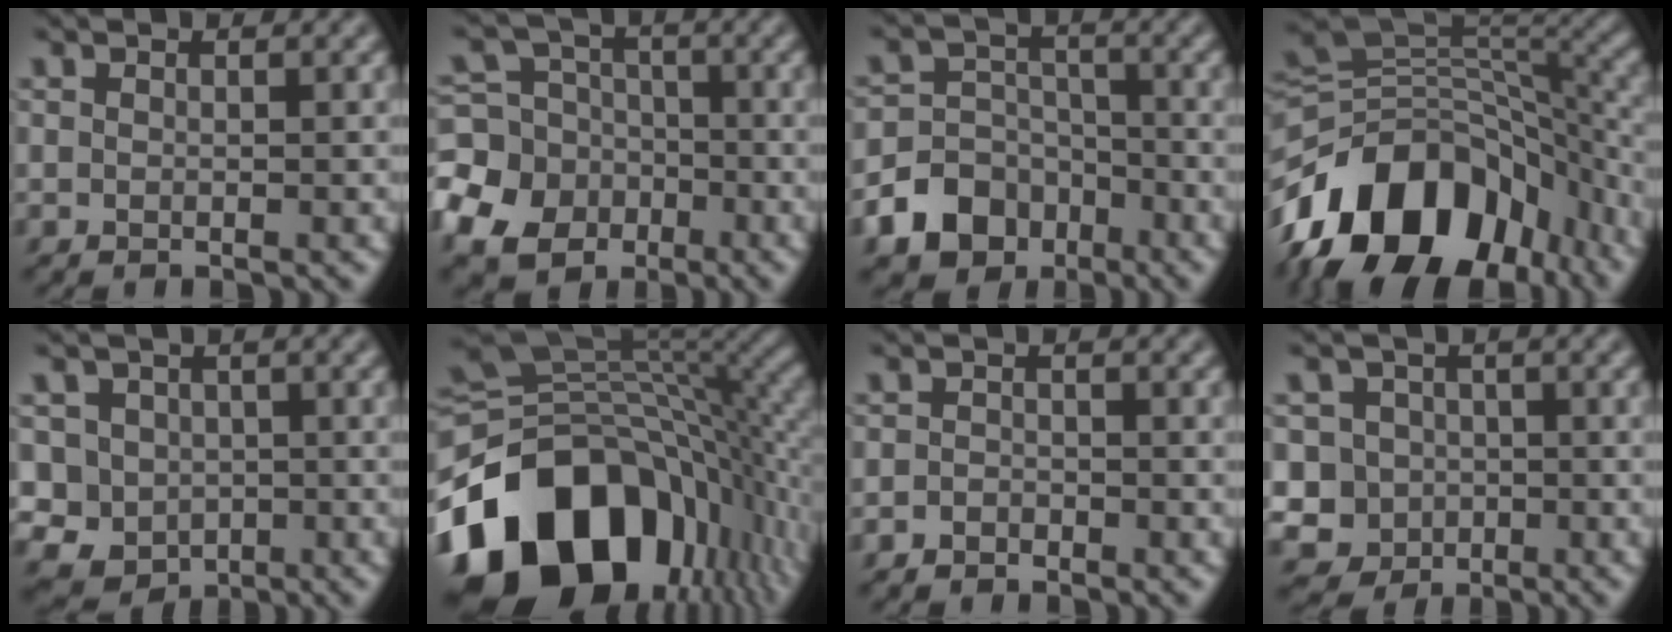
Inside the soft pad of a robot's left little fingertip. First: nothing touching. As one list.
[{"total": 11.1, "force": [-5.1, 9.2, 3.5], "torque": [-0.098, -0.028, -0.114]}, {"total": 11.0, "force": [-6.2, 8.7, 2.4], "torque": [-0.044, -0.029, -0.125]}, {"total": 15.5, "force": [-8.8, 8.9, 9.2], "torque": [-0.178, 0.027, -0.169]}, {"total": 7.5, "force": [-0.7, 7.0, 2.6], "torque": [-0.053, 0.023, -0.044]}, {"total": 17.5, "force": [-7.8, 11.3, 10.8], "torque": [-0.209, -0.005, -0.134]}, {"total": 1.1, "force": [-0.9, 0.7, 0.1], "torque": [0.010, 0.003, -0.022]}, {"total": 6.6, "force": [-1.5, 6.2, 1.6], "torque": [-0.025, 0.018, -0.062]}]